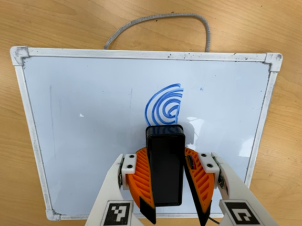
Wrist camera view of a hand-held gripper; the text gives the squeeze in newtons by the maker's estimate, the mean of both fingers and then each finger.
{"total": 9.0, "left": 9.3, "right": 8.7}